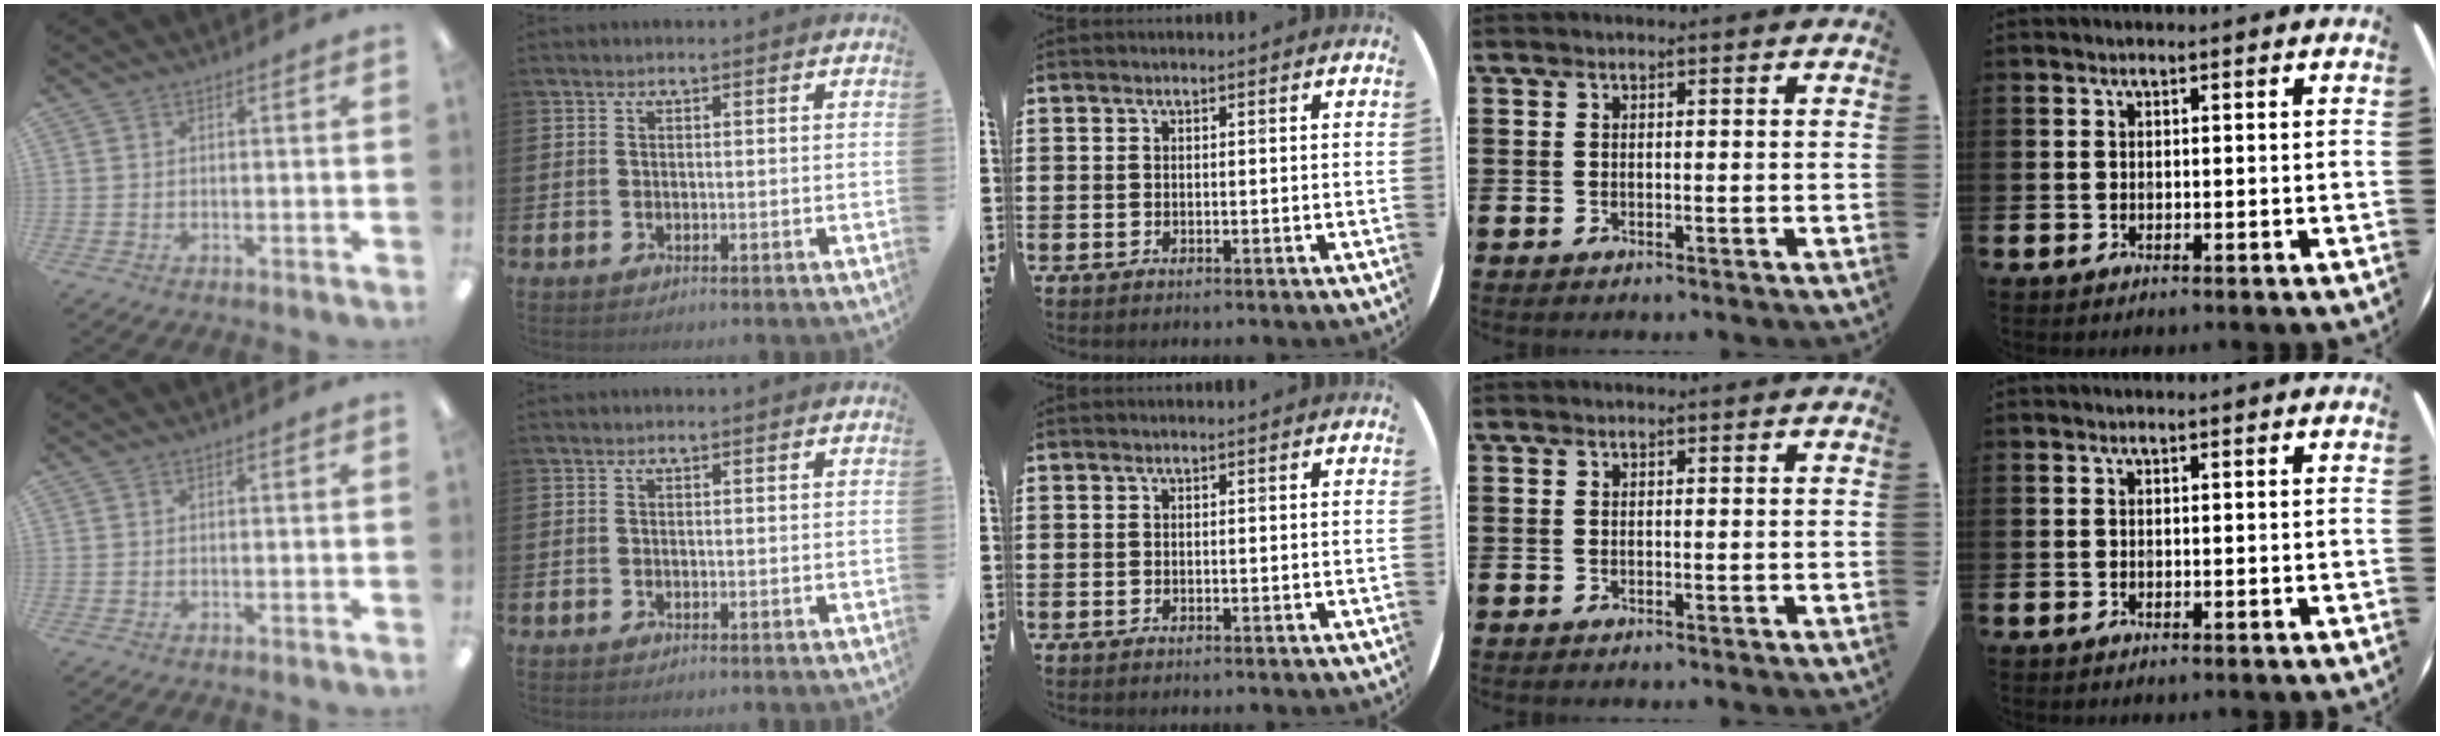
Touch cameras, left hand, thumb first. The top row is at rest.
{}